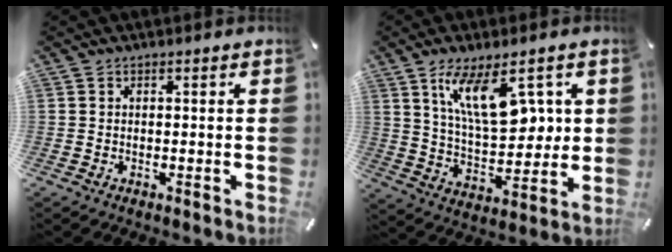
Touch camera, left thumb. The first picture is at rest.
{"total": 16.2, "force": [7.6, 7.9, 11.9], "torque": [-0.196, -0.017, 0.134]}